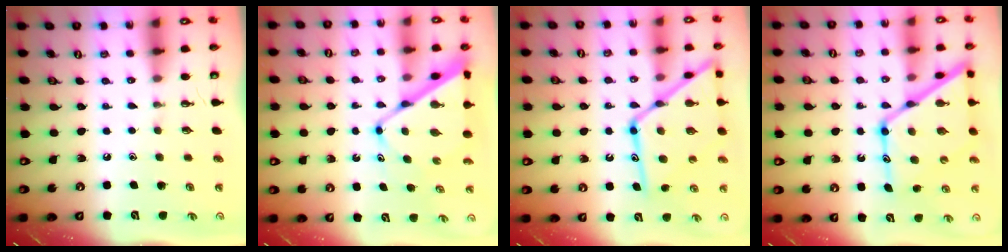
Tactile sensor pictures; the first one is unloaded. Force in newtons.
{"total": 11.8, "press": 11.8, "slide": 0.8}
{"total": 19.6, "press": 19.6, "slide": 1.6}
{"total": 20.1, "press": 20.0, "slide": 1.9}